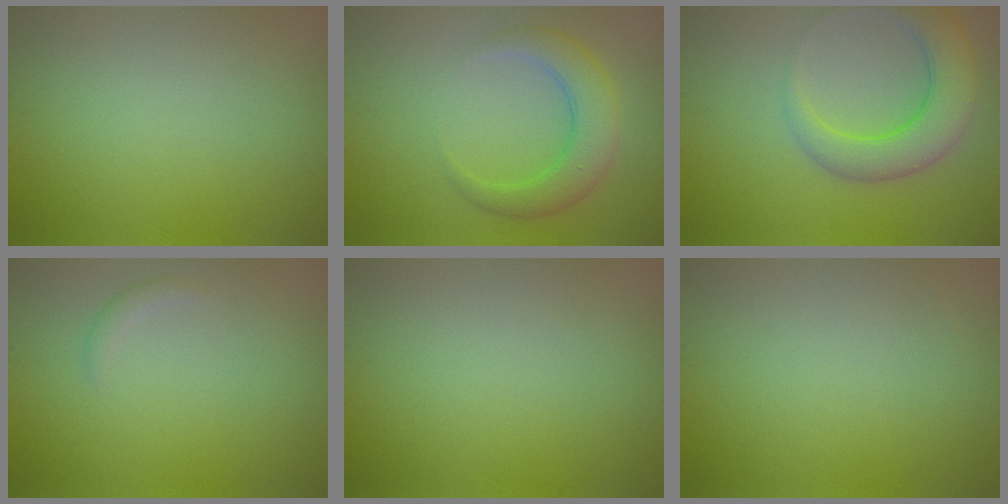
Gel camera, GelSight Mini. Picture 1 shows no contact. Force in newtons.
{"total": 4.5, "press": 4.5, "slide": 0.2}
{"total": 5.7, "press": 5.7, "slide": 0.3}
{"total": 0.8, "press": 0.8, "slide": 0.1}
{"total": 0.0}
{"total": 0.0}